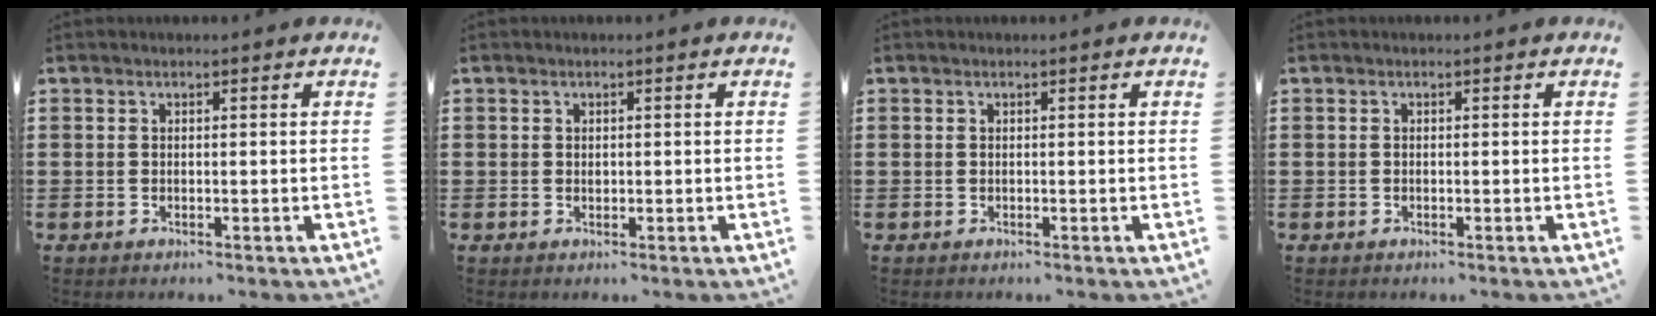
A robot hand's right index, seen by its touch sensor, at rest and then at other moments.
{"total": 0.6, "force": [0.1, 0.6, 0.2], "torque": [-0.006, 0.002, 0.003]}
{"total": 0.0}
{"total": 0.0}